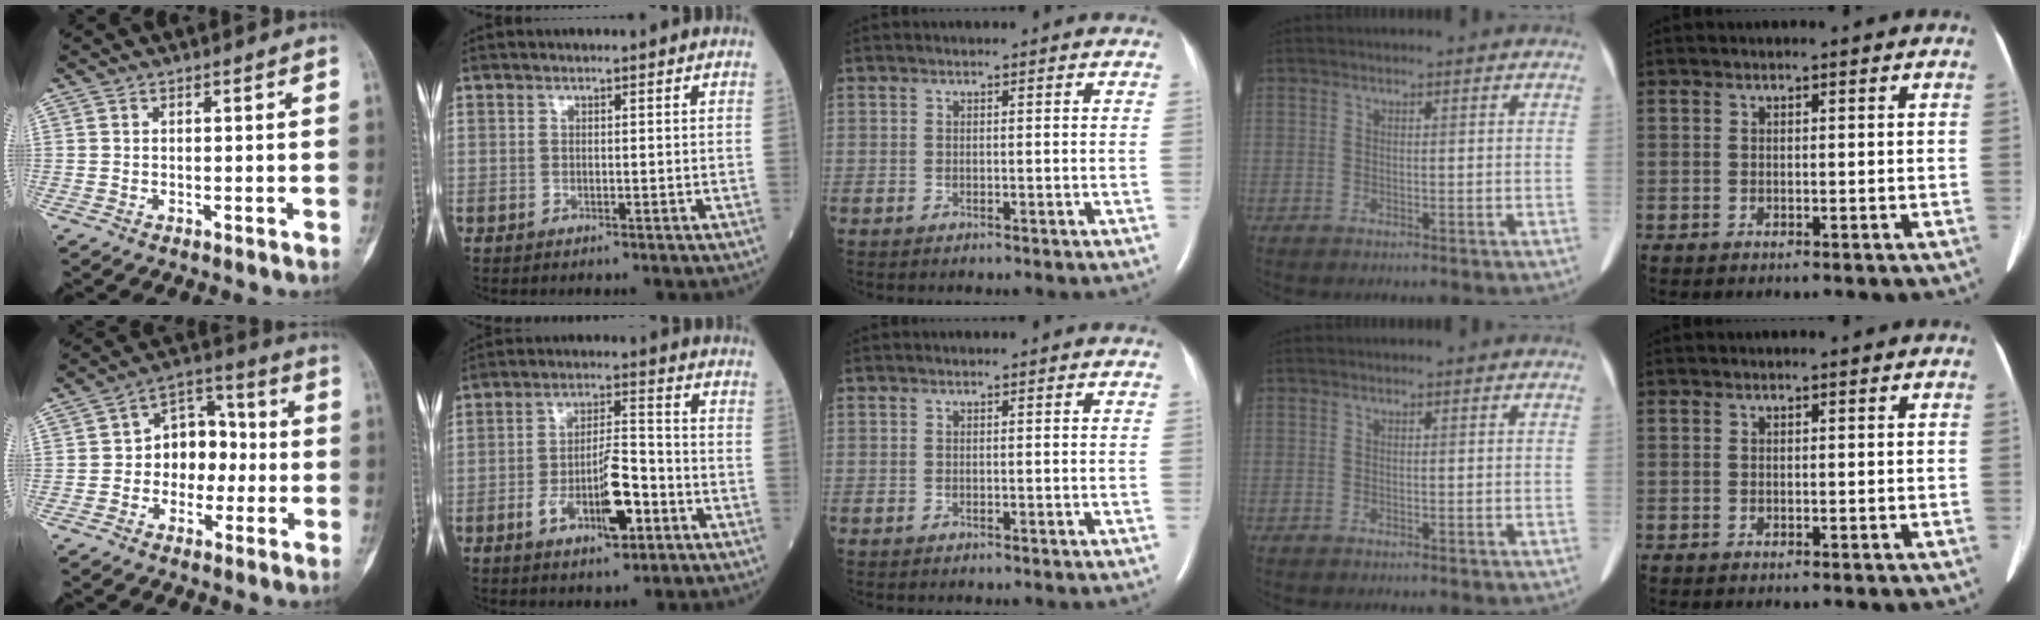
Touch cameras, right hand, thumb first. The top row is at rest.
{"thumb": {"total": 9.8, "force": [-1.0, 7.4, 6.3], "torque": [-0.048, 0.040, -0.029]}, "index": {"total": 9.8, "force": [-3.7, 2.8, 8.6], "torque": [-0.154, 0.006, -0.061]}}